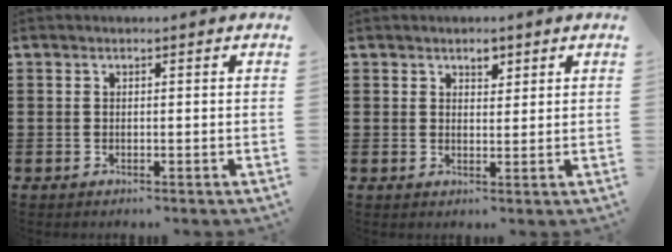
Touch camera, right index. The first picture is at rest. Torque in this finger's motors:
{"motor_torque": [0.02, 0.00, 0.02, 0.01]}